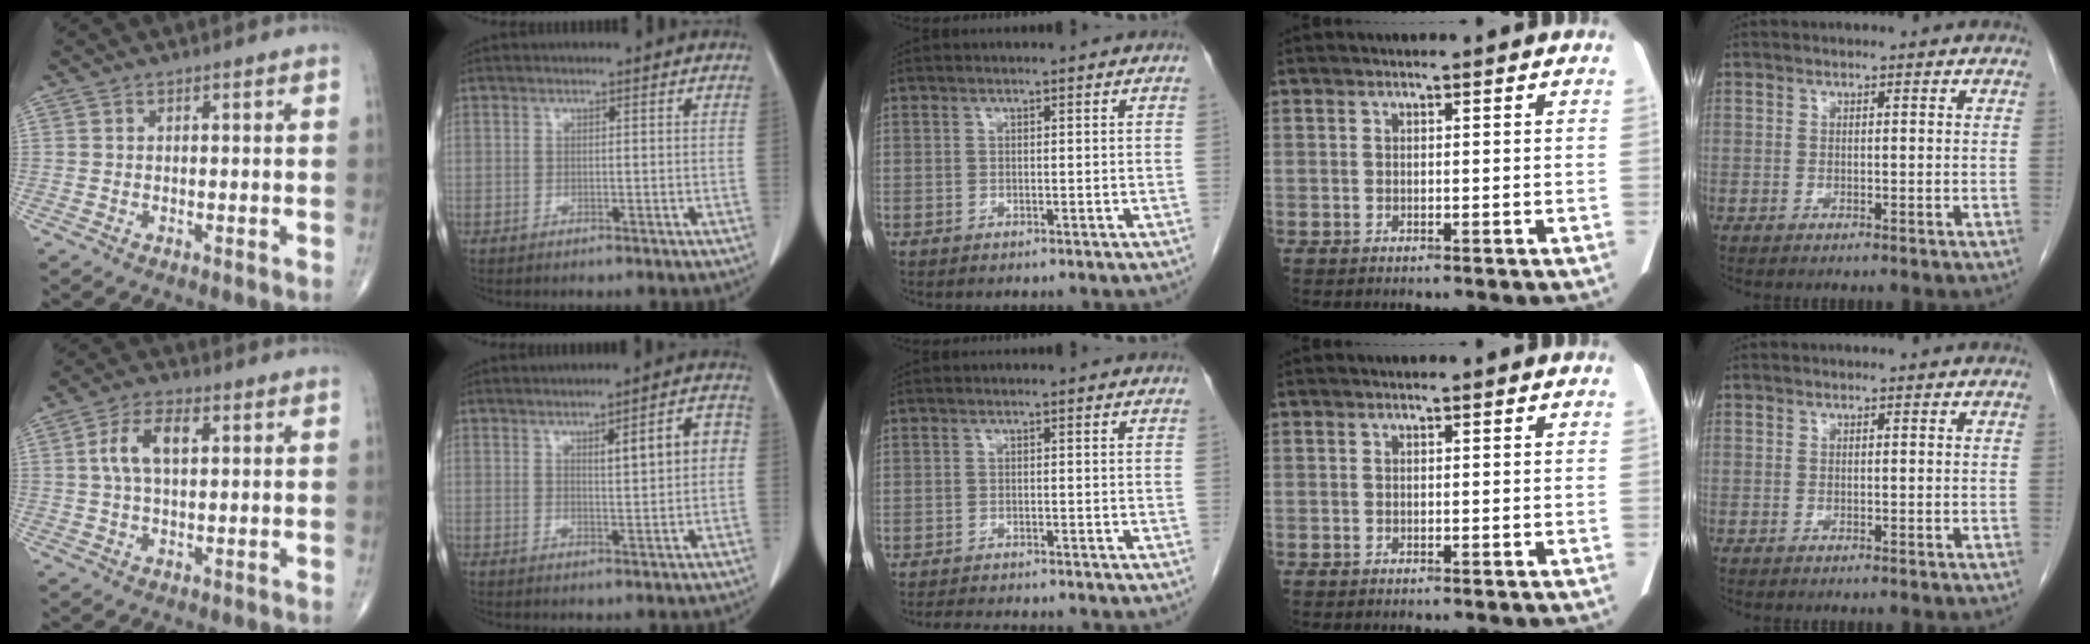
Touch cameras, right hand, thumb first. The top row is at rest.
{"thumb": {"total": 7.2, "force": [1.6, 3.6, 6.0], "torque": [-0.118, 0.012, 0.030]}, "index": {"total": 6.3, "force": [1.4, 1.3, 6.1], "torque": [-0.084, 0.014, 0.021]}, "middle": {"total": 6.5, "force": [-5.9, 1.0, 2.5], "torque": [-0.032, -0.007, -0.084]}}